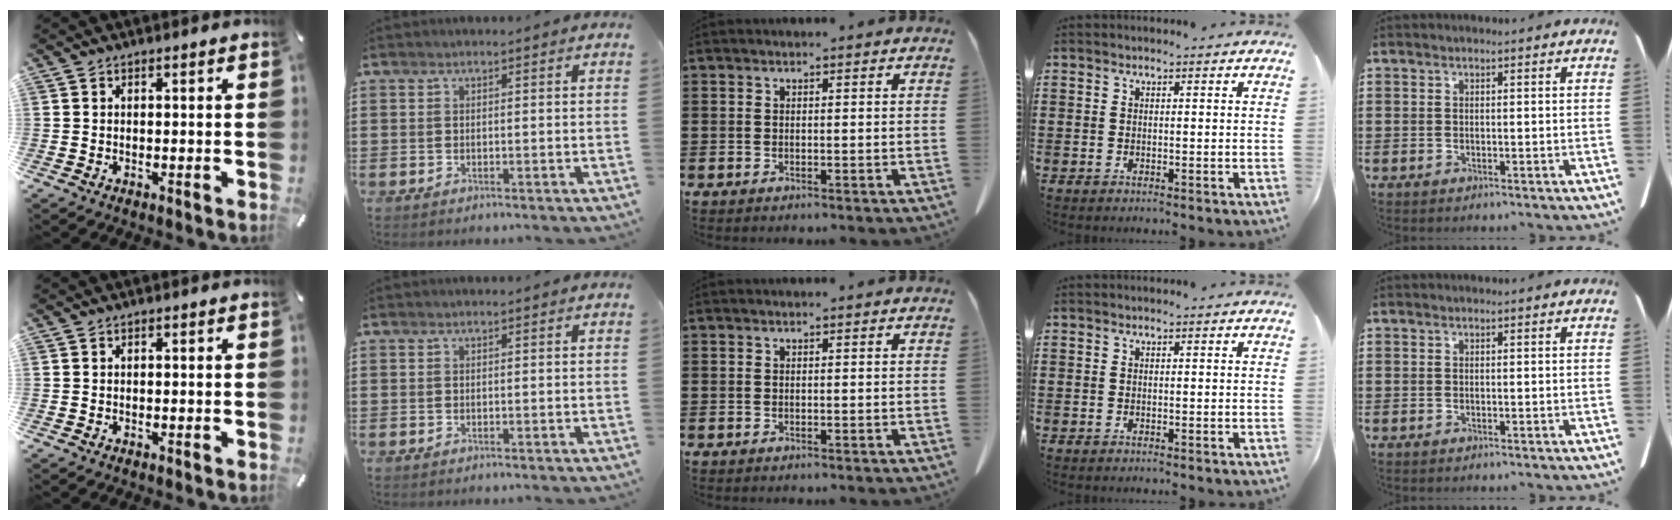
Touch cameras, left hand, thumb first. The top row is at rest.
{}